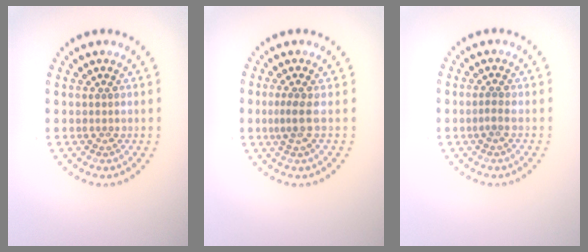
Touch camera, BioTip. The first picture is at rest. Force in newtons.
{"total": 1.8, "press": 1.4, "slide": 1.2}
{"total": 0.5, "press": 0.2, "slide": 0.5}